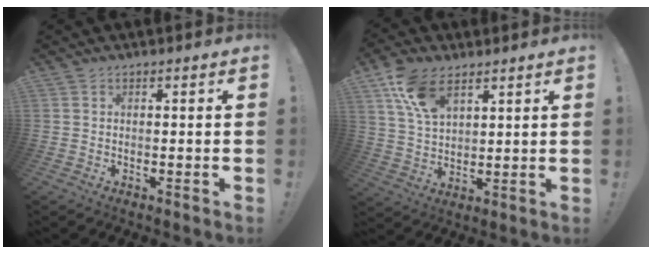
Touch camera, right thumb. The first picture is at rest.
{"total": 11.6, "force": [7.0, 6.6, 6.6], "torque": [-0.109, -0.024, 0.134]}